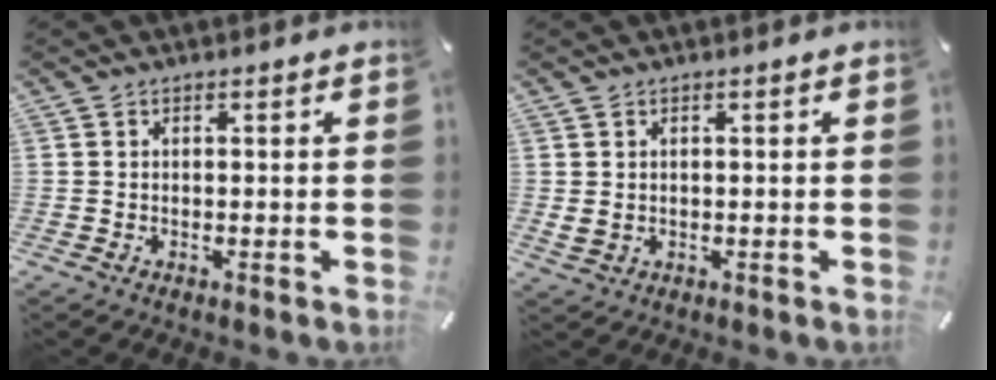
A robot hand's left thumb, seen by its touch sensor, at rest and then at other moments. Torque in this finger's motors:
{"motor_torque": [-0.07, -0.15, 0.13, -0.12, 0.06]}